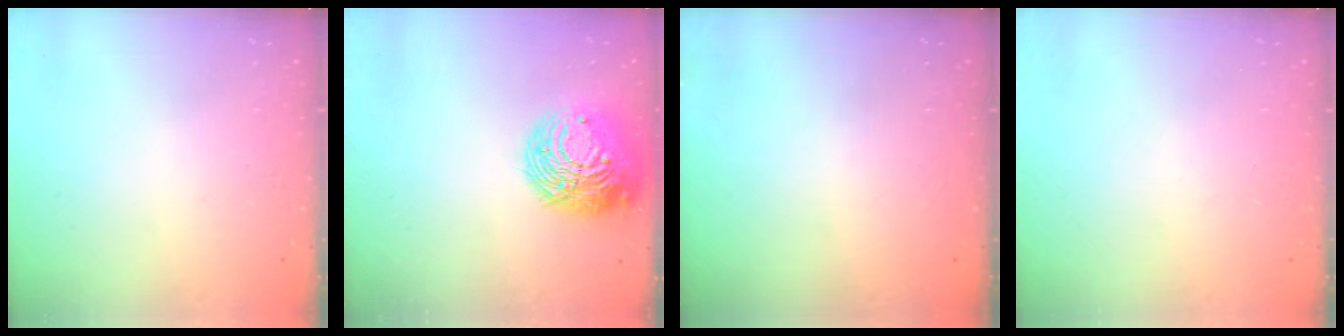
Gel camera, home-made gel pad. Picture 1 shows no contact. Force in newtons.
{"total": 14.9, "press": 14.7, "slide": 1.8}
{"total": 0.0}
{"total": 0.0}